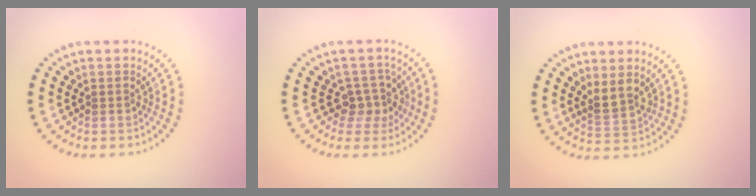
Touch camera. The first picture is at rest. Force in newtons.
{"total": 2.5, "press": 1.9, "slide": 1.7}
{"total": 2.1, "press": 1.8, "slide": 1.0}